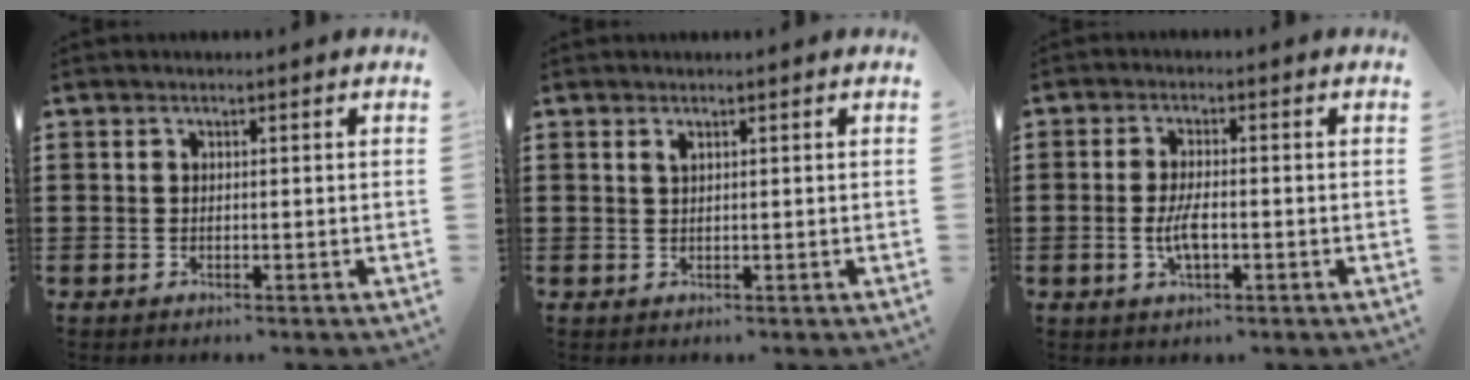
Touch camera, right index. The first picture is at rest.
{"total": 0.8, "force": [0.6, 0.2, 0.5], "torque": [-0.012, 0.001, 0.010]}
{"total": 4.2, "force": [-0.9, 1.4, 3.9], "torque": [-0.083, -0.003, -0.019]}